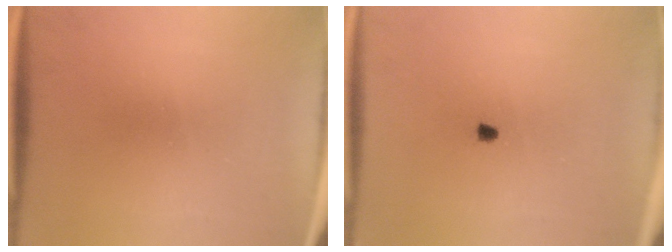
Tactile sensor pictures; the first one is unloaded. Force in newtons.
{"total": 1.0}